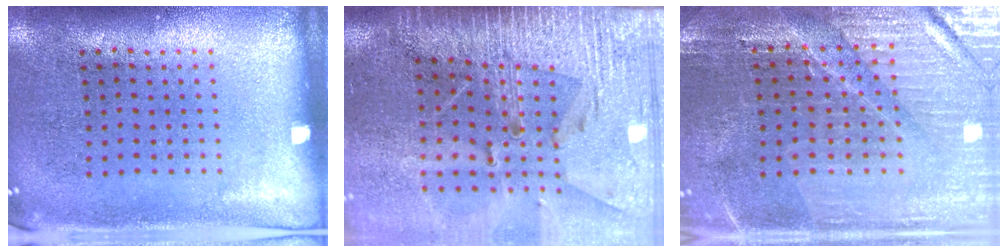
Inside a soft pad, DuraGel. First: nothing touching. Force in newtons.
{"total": 4.1, "press": 3.5, "slide": 2.2}
{"total": 3.1, "press": 3.0, "slide": 0.5}